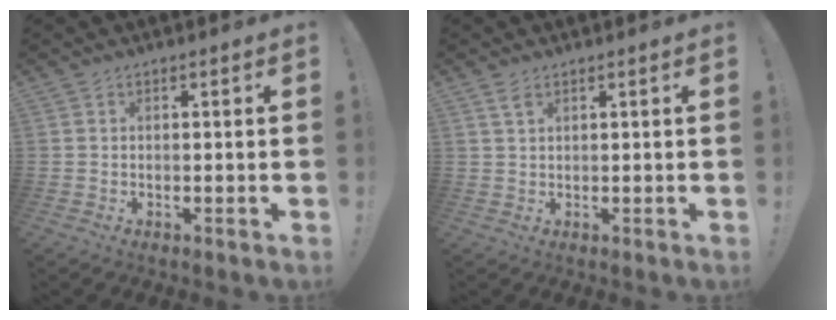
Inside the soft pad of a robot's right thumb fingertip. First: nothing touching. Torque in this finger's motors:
{"motor_torque": [0.21, -0.46, -0.24, 0.16, 0.02]}